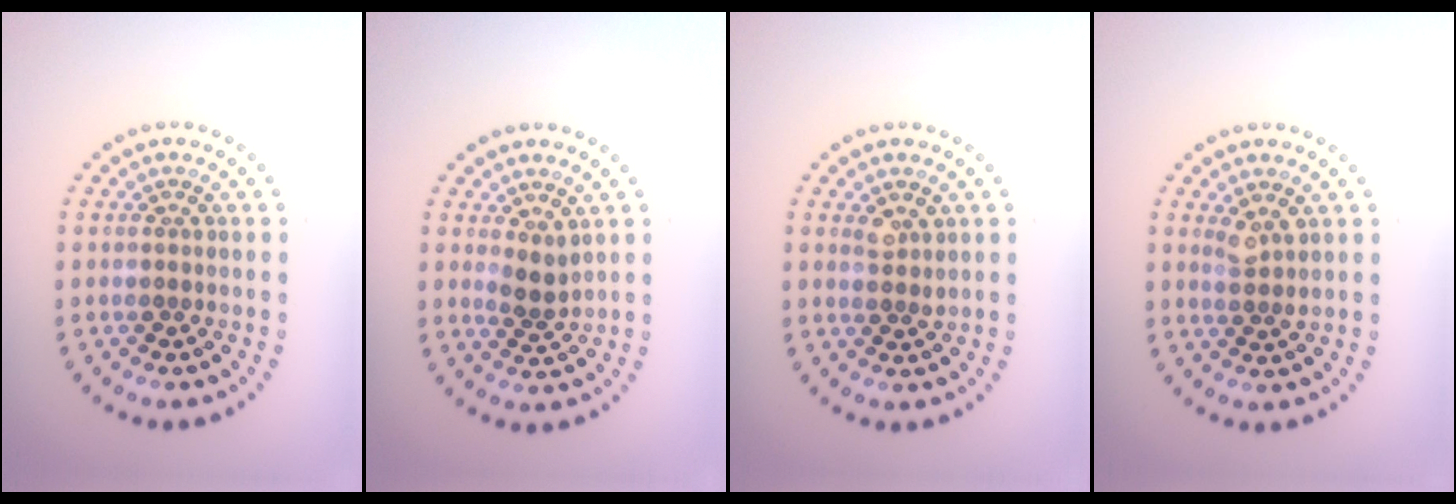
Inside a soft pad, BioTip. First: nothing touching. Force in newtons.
{"total": 1.7, "press": 1.2, "slide": 1.2}
{"total": 1.6, "press": 1.4, "slide": 0.8}
{"total": 1.7, "press": 1.4, "slide": 1.0}